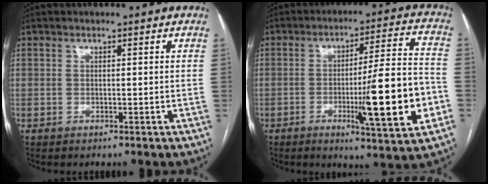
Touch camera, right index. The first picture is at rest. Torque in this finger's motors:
{"motor_torque": [1.95, -0.19, 1.05, 0.21]}